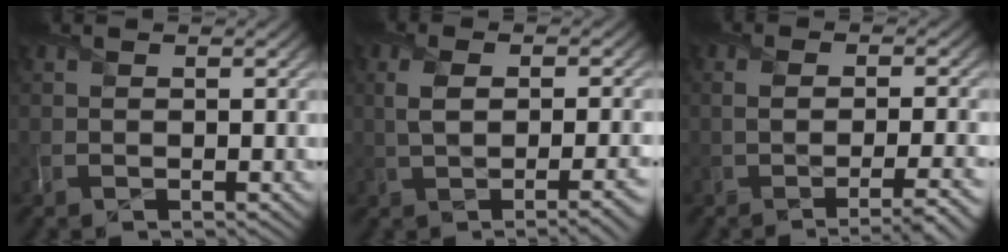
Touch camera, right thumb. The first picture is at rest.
{"total": 6.3, "force": [-0.3, 2.8, 5.6], "torque": [-0.070, 0.004, 0.004]}
{"total": 4.8, "force": [-1.3, 1.6, 4.3], "torque": [-0.060, -0.006, -0.014]}